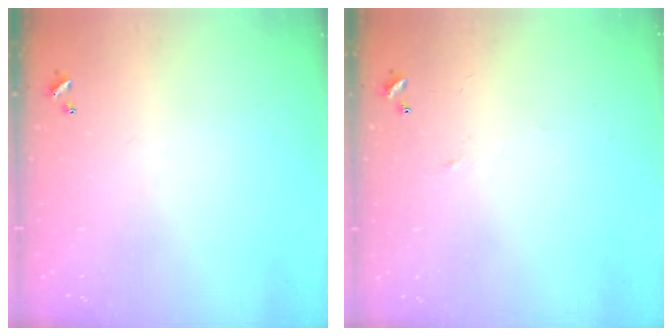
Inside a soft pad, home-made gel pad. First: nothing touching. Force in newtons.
{"total": 2.9, "press": 2.9, "slide": 0.4}